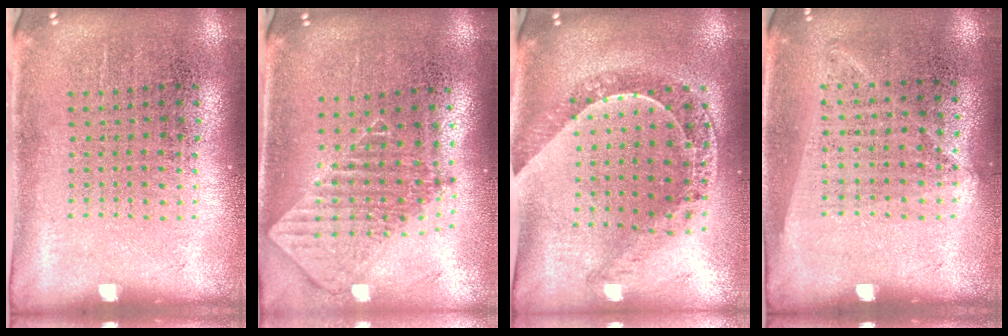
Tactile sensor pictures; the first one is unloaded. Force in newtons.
{"total": 2.0, "press": 1.6, "slide": 1.2}
{"total": 1.0, "press": 1.0, "slide": 0.3}
{"total": 1.0, "press": 0.9, "slide": 0.5}